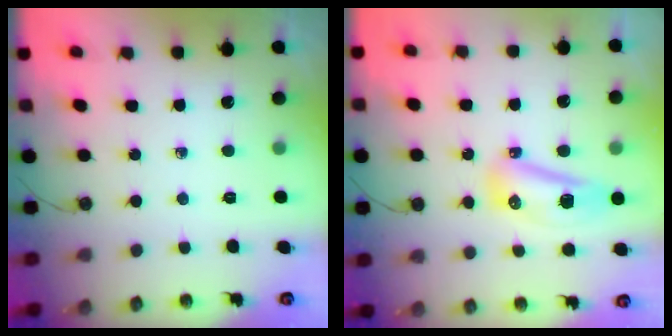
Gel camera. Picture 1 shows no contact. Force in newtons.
{"total": 10.0, "press": 9.9, "slide": 0.9}